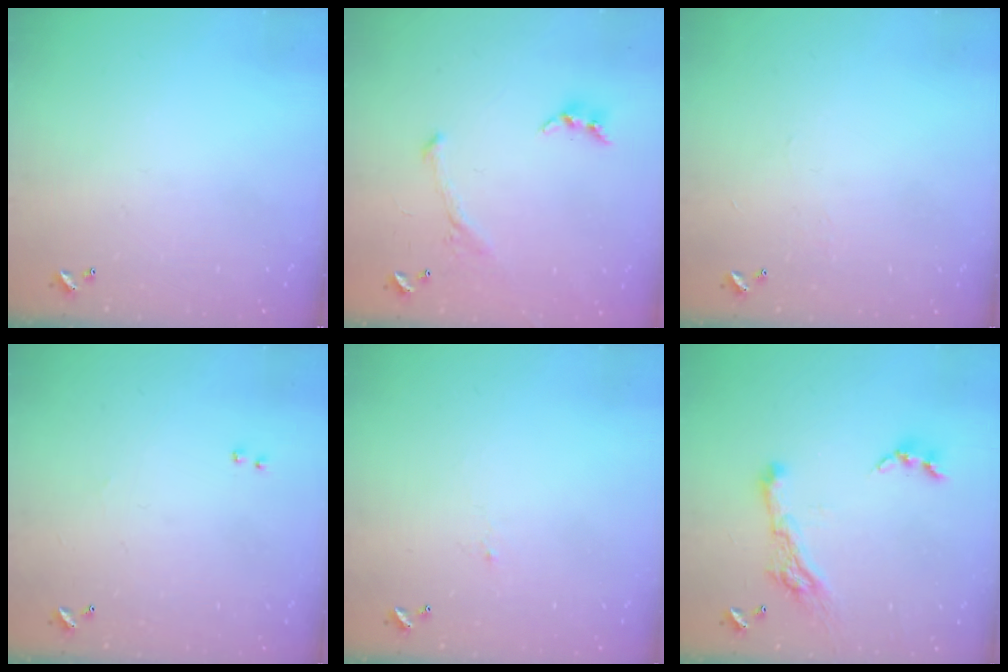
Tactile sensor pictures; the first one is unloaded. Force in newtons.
{"total": 2.8, "press": 2.6, "slide": 1.0}
{"total": 2.3, "press": 2.3, "slide": 0.4}
{"total": 2.3, "press": 2.2, "slide": 0.8}
{"total": 0.8, "press": 0.7, "slide": 0.5}
{"total": 8.3, "press": 8.2, "slide": 1.2}